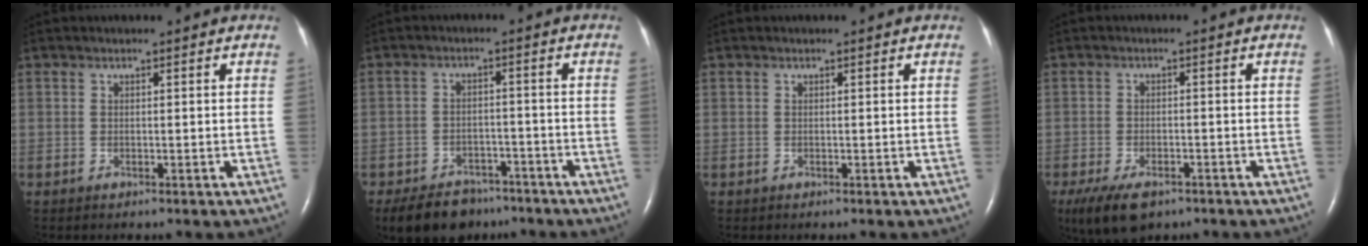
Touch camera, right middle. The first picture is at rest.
{"total": 9.8, "force": [-7.8, 5.2, 2.9], "torque": [-0.050, -0.002, -0.116]}
{"total": 0.0}
{"total": 7.1, "force": [-4.8, 3.2, 4.2], "torque": [-0.083, -0.010, -0.078]}